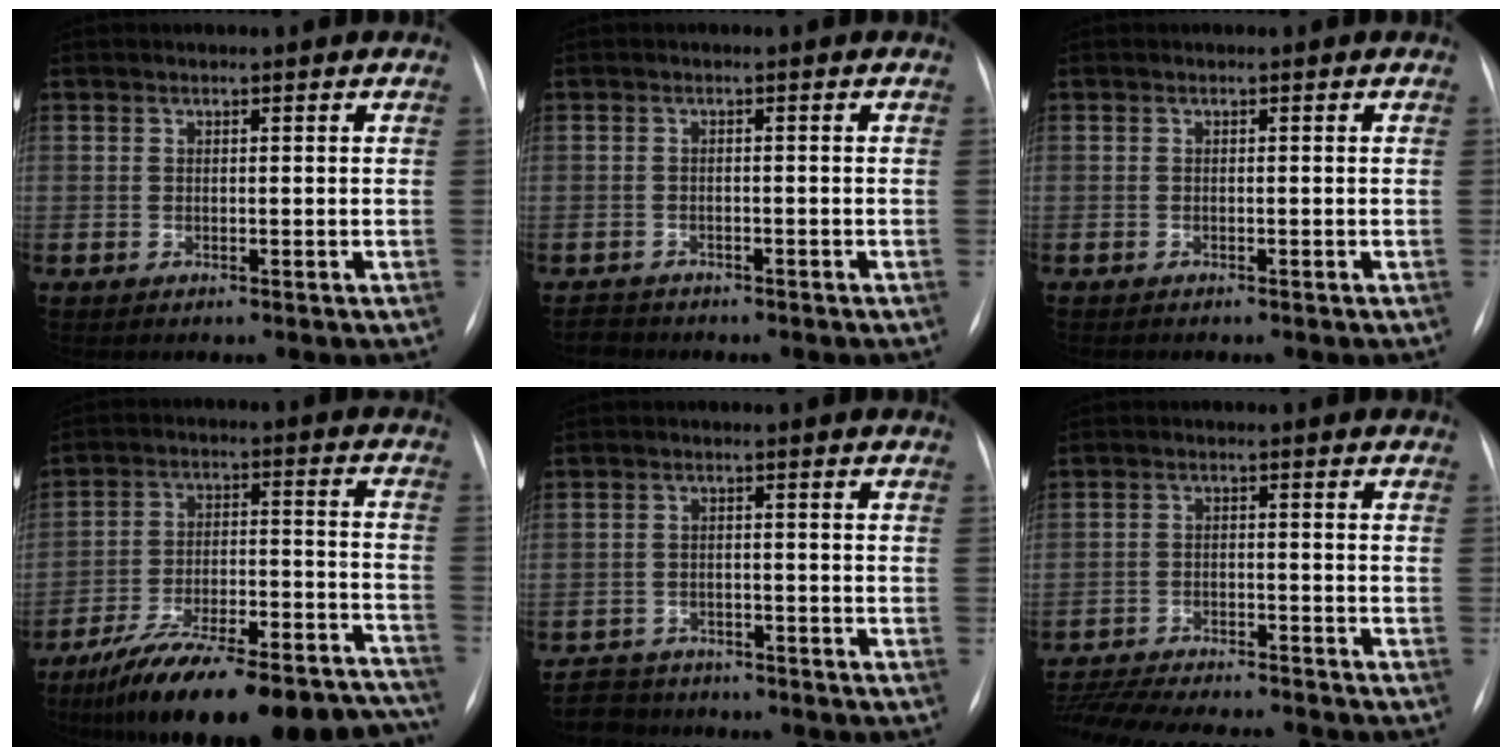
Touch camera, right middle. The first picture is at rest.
{"total": 2.4, "force": [-2.2, 1.0, -0.4], "torque": [0.001, -0.002, -0.038]}
{"total": 0.6, "force": [-0.5, 0.1, 0.1], "torque": [-0.007, -0.001, -0.011]}
{"total": 27.2, "force": [-22.8, 6.3, 13.4], "torque": [-0.152, 0.015, -0.325]}
{"total": 6.5, "force": [-5.7, 3.0, 0.4], "torque": [-0.006, 0.000, -0.088]}
{"total": 17.6, "force": [-16.1, 2.4, 6.6], "torque": [-0.156, -0.023, -0.235]}